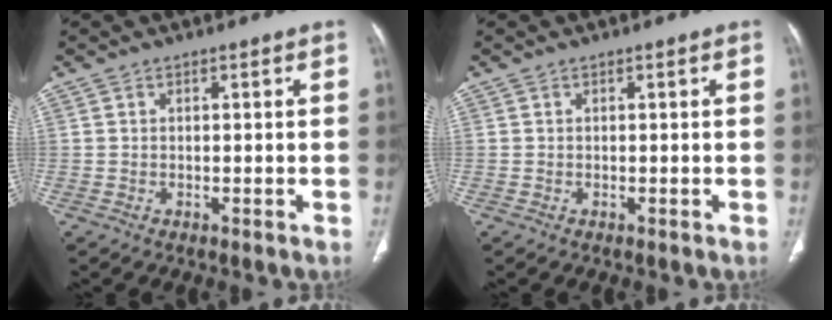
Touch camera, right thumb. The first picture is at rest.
{"total": 0.0}